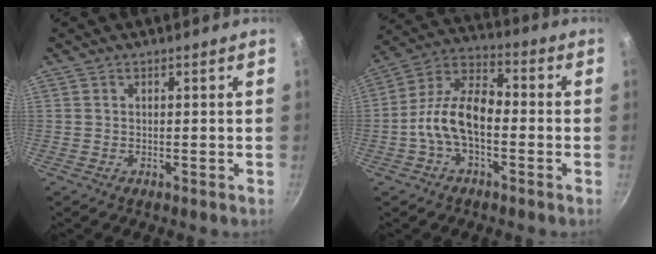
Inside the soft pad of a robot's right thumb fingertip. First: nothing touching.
{"total": 12.2, "force": [-2.6, 6.8, 9.8], "torque": [-0.164, 0.048, -0.065]}